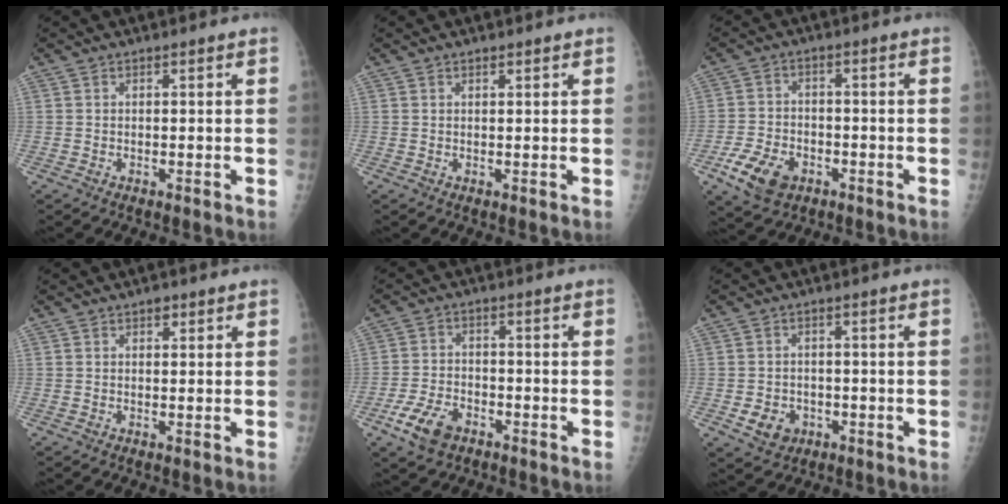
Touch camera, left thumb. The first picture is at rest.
{"total": 0.8, "force": [0.6, 0.4, 0.4], "torque": [-0.005, -0.004, 0.009]}
{"total": 8.8, "force": [-4.3, 5.8, 5.1], "torque": [-0.092, 0.012, -0.072]}
{"total": 1.5, "force": [0.9, 0.8, 0.8], "torque": [-0.003, -0.003, 0.011]}
{"total": 7.4, "force": [-4.2, 4.4, 4.3], "torque": [-0.082, 0.014, -0.075]}
{"total": 5.0, "force": [-1.6, 4.2, 2.2], "torque": [-0.022, 0.007, -0.017]}